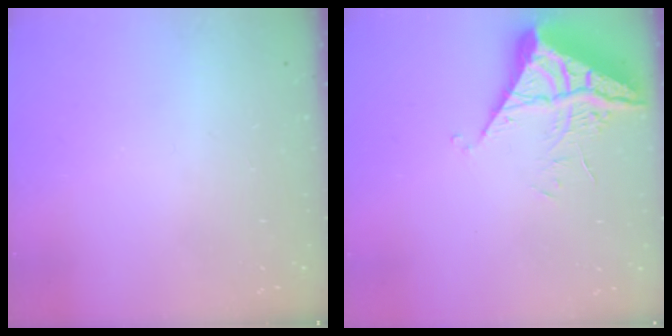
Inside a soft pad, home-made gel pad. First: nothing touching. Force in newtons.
{"total": 6.6, "press": 6.6, "slide": 0.6}